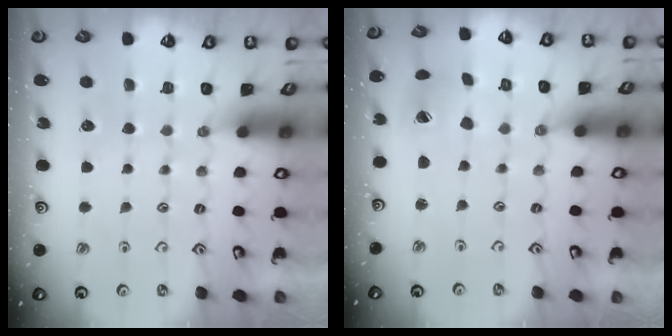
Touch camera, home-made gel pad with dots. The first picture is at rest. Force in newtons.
{"total": 6.4, "press": 6.4, "slide": 0.4}